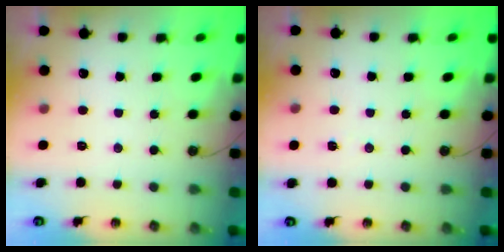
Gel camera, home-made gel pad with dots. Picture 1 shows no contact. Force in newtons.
{"total": 3.1, "press": 2.4, "slide": 2.0}